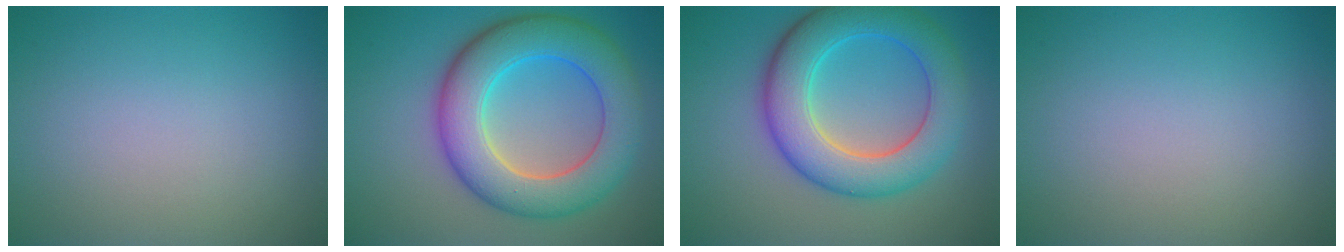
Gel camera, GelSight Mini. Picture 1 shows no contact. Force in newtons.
{"total": 9.3, "press": 9.3, "slide": 0.4}
{"total": 8.2, "press": 8.2, "slide": 0.1}
{"total": 0.0}